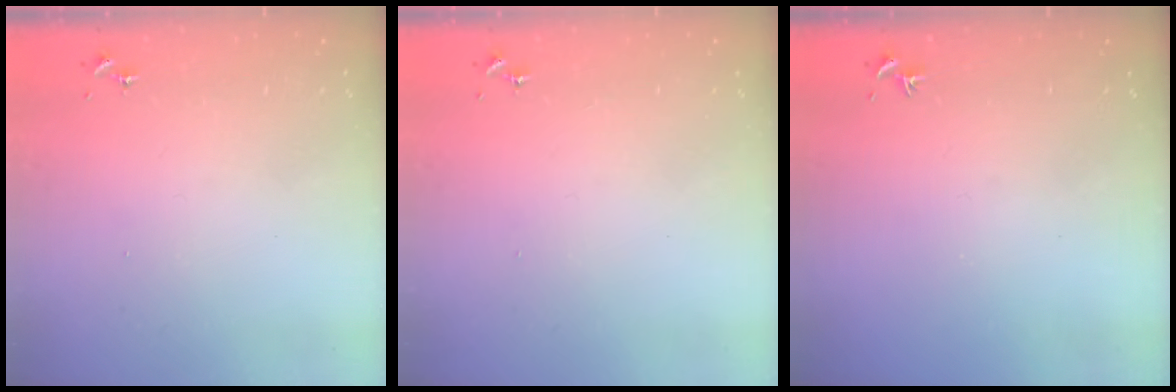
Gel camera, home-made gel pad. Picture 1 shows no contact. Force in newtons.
{"total": 0.0}
{"total": 0.0}